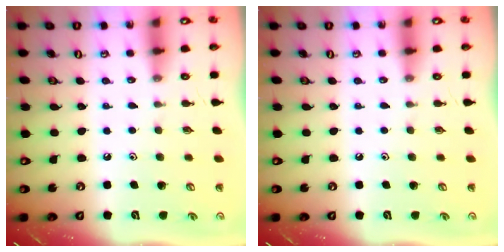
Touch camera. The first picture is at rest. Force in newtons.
{"total": 0.0}